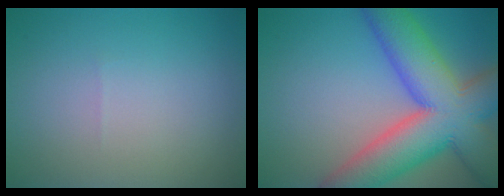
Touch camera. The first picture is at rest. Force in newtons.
{"total": 13.1, "press": 13.1, "slide": 0.7}